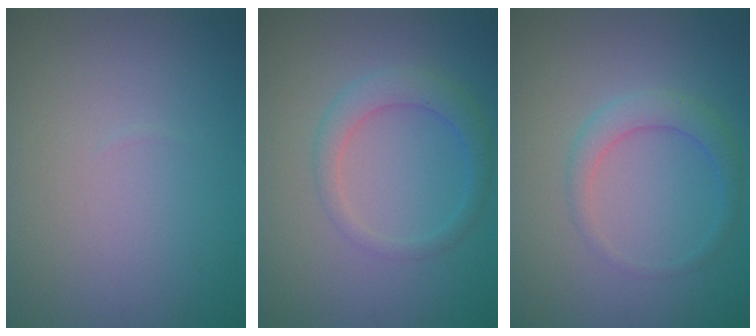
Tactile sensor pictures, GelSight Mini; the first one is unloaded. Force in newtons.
{"total": 2.7, "press": 2.7, "slide": 0.1}
{"total": 2.4, "press": 2.4, "slide": 0.1}